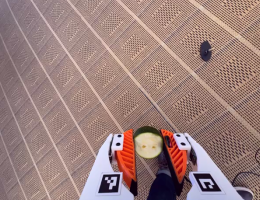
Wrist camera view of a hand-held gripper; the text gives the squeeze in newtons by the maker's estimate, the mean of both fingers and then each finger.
{"total": 9.0, "left": 8.6, "right": 9.3}